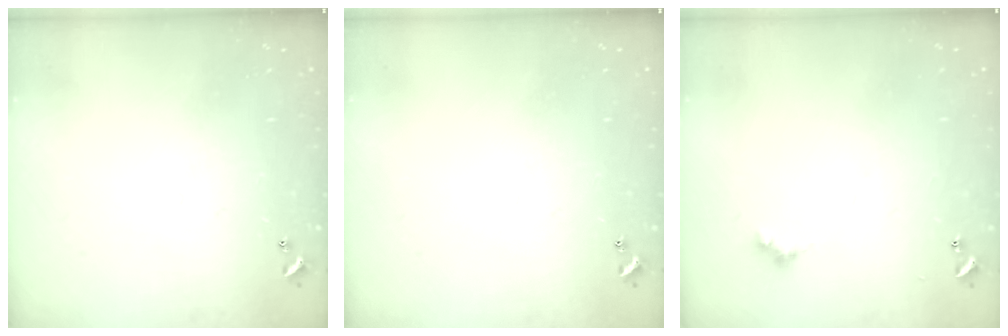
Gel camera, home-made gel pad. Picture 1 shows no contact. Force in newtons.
{"total": 0.0}
{"total": 2.6, "press": 2.6, "slide": 0.5}